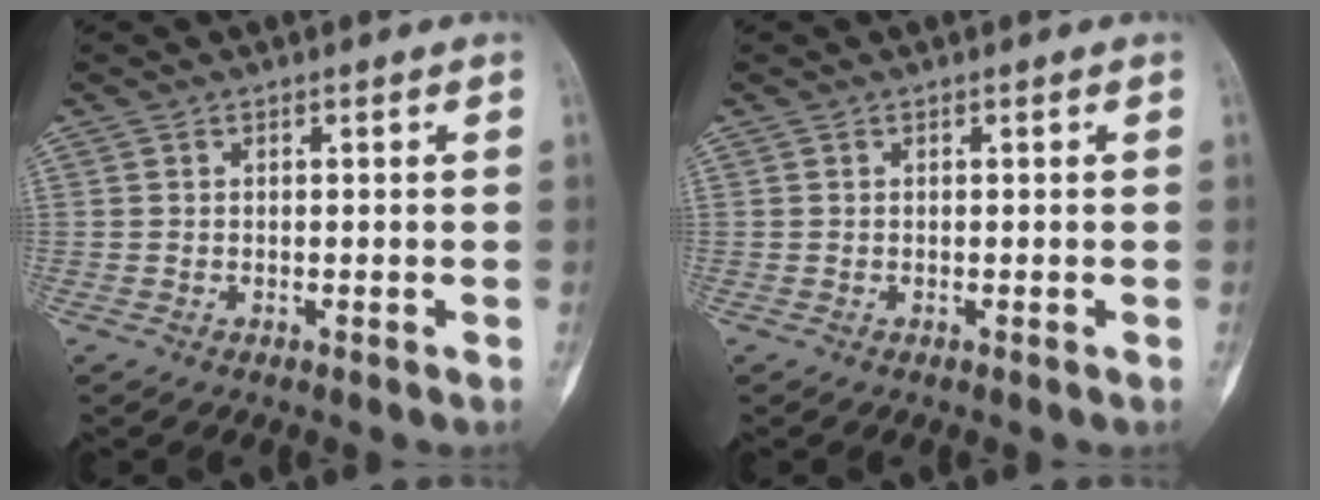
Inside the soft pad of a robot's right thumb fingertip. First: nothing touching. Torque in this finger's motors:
{"motor_torque": [0.09, 0.04, 0.04, -0.04, 0.00]}